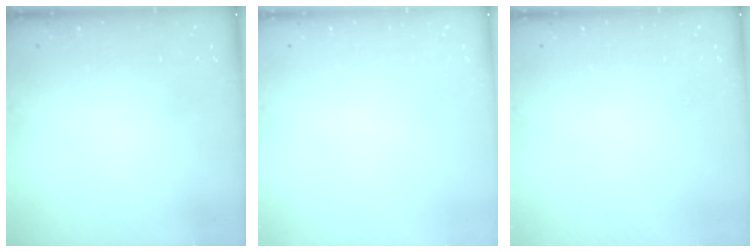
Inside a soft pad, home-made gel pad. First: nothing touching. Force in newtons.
{"total": 0.0}
{"total": 0.0}